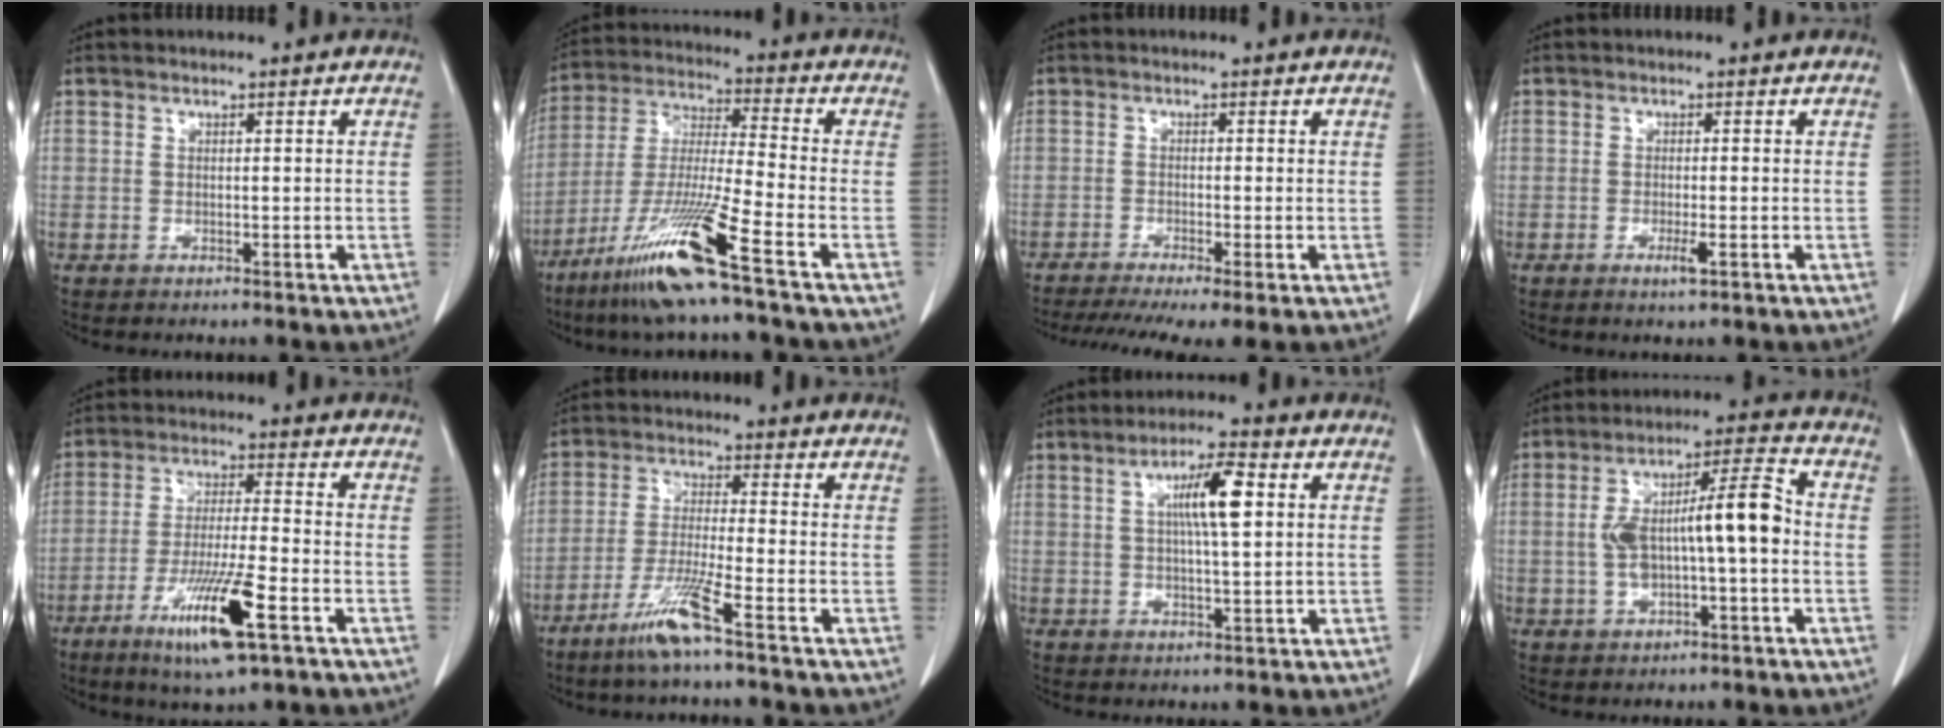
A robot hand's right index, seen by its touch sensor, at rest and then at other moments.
{"total": 14.5, "force": [-8.7, -1.6, 11.5], "torque": [-0.237, -0.043, -0.167]}
{"total": 9.2, "force": [-6.4, 1.1, 6.5], "torque": [-0.106, -0.013, -0.104]}
{"total": 2.0, "force": [-0.9, 0.2, 1.8], "torque": [-0.030, -0.004, -0.014]}
{"total": 12.0, "force": [-5.8, 0.6, 10.5], "torque": [-0.197, -0.025, -0.102]}
{"total": 7.4, "force": [-4.7, -1.0, 5.7], "torque": [-0.113, -0.022, -0.099]}
{"total": 7.4, "force": [1.9, 0.8, 7.1], "torque": [-0.124, 0.007, 0.031]}
{"total": 11.4, "force": [-0.6, 2.2, 11.2], "torque": [-0.198, 0.030, -0.010]}